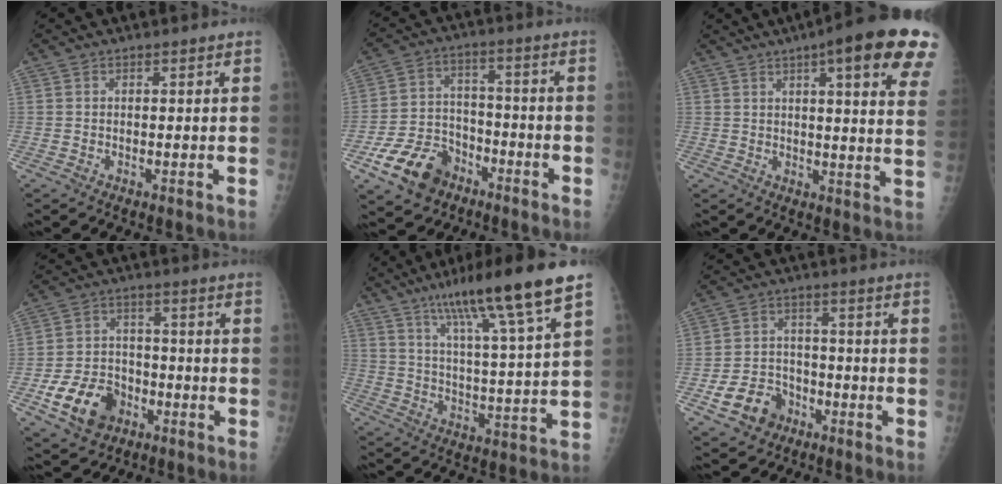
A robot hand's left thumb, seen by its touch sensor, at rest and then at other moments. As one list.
[{"total": 11.9, "force": [-6.8, 8.2, 5.2], "torque": [-0.071, 0.044, -0.117]}, {"total": 21.0, "force": [11.5, 3.8, 17.1], "torque": [-0.206, -0.023, 0.130]}, {"total": 11.5, "force": [-5.2, 8.4, 5.9], "torque": [-0.083, 0.027, -0.085]}, {"total": 17.0, "force": [10.5, 0.9, 13.4], "torque": [-0.211, -0.038, 0.167]}, {"total": 8.8, "force": [-4.4, 6.8, 3.3], "torque": [-0.041, 0.032, -0.071]}]